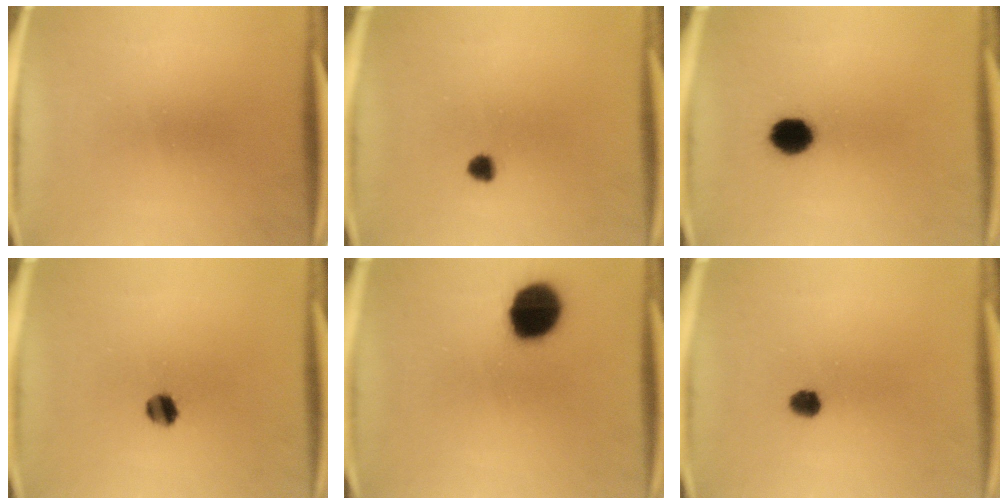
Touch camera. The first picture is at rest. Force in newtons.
{"total": 1.9}
{"total": 6.8}
{"total": 3.8}
{"total": 14.4}
{"total": 2.7}